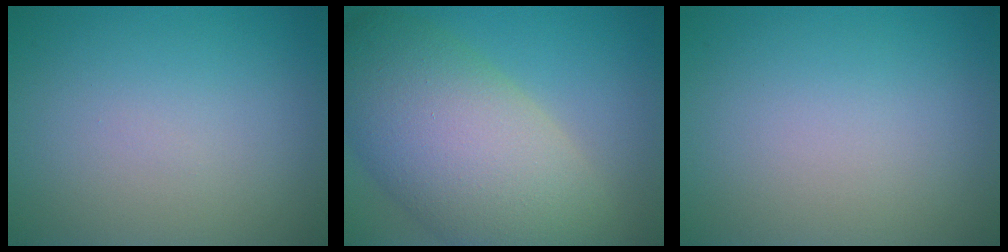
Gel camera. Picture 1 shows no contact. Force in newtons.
{"total": 12.2, "press": 12.2, "slide": 0.9}
{"total": 0.0}